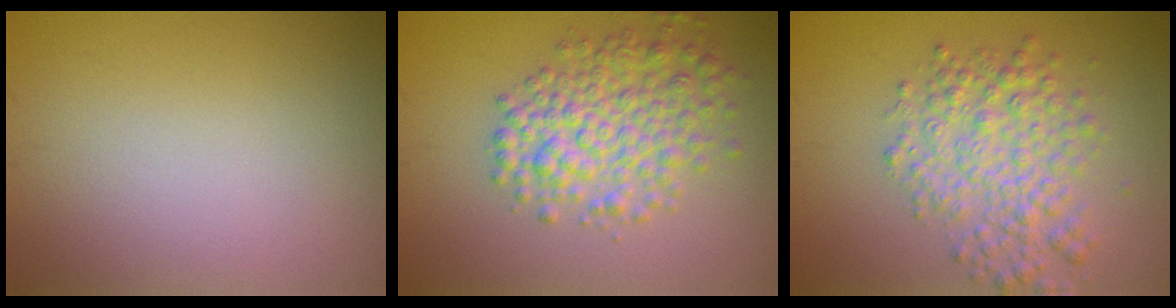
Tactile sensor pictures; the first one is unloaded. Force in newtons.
{"total": 5.4, "press": 5.4, "slide": 0.1}
{"total": 4.7, "press": 4.7, "slide": 0.1}